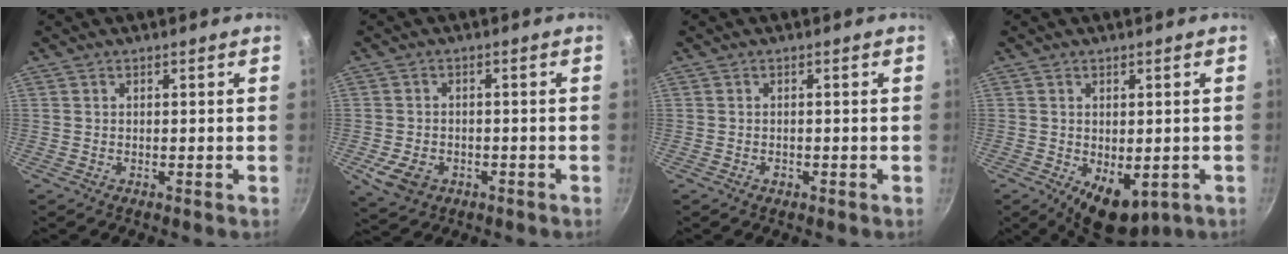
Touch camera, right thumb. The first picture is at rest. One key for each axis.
{"total": 6.4, "fx": -2.2, "fy": 4.7, "fz": 3.7, "tx": -0.067, "ty": 0.009, "tz": -0.030}
{"total": 1.0, "fx": -0.5, "fy": 0.7, "fz": 0.6, "tx": -0.010, "ty": 0.003, "tz": -0.008}
{"total": 8.0, "fx": -2.1, "fy": 4.8, "fz": 6.0, "tx": -0.064, "ty": -0.007, "tz": -0.015}